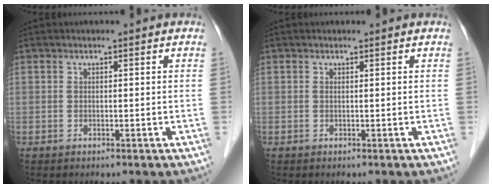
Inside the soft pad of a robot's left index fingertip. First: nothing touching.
{"total": 0.0}